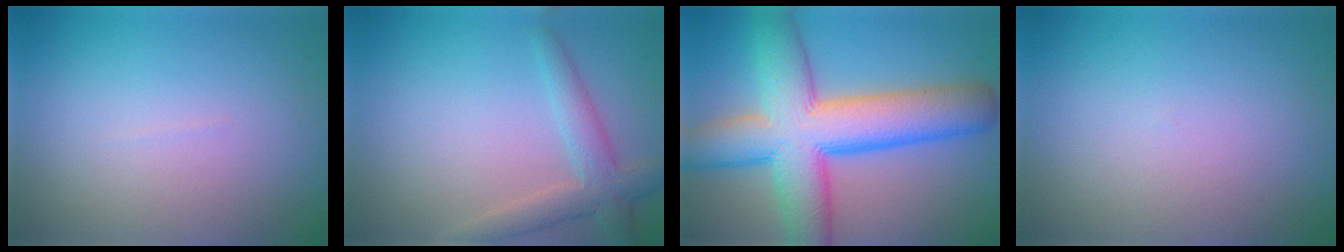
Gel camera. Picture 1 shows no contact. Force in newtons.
{"total": 3.4, "press": 3.4, "slide": 0.3}
{"total": 12.2, "press": 12.2, "slide": 0.4}
{"total": 0.0}